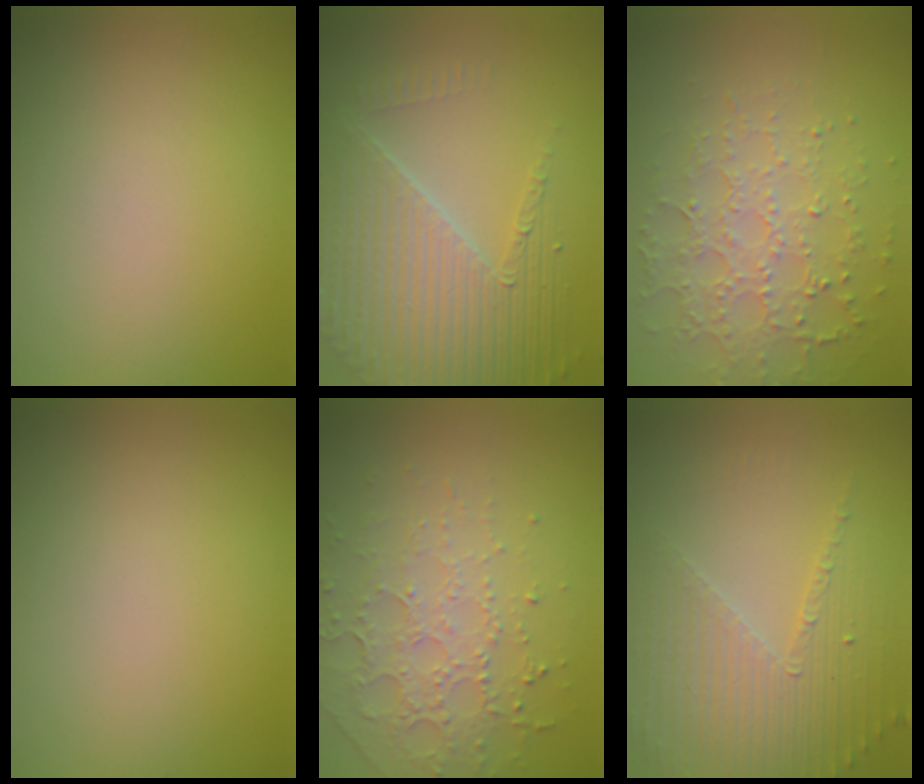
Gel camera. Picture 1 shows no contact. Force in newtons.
{"total": 6.9, "press": 5.0, "slide": 4.8}
{"total": 3.8, "press": 3.4, "slide": 1.7}
{"total": 0.0}
{"total": 4.5, "press": 3.1, "slide": 3.3}
{"total": 3.8, "press": 3.3, "slide": 1.9}